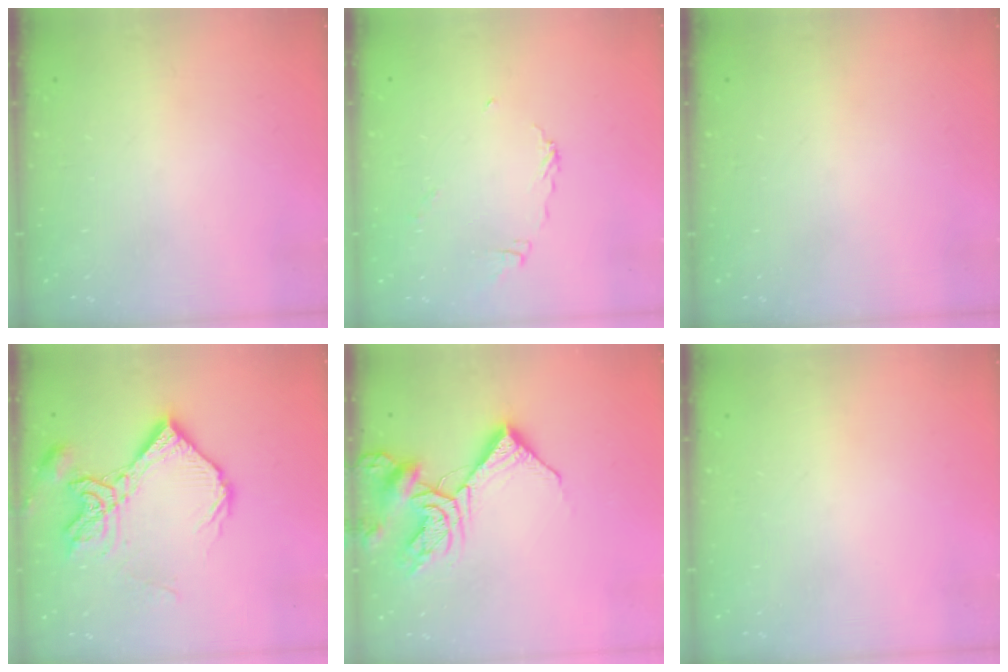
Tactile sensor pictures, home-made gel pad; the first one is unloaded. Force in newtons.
{"total": 6.3, "press": 6.3, "slide": 0.3}
{"total": 0.0}
{"total": 15.6, "press": 15.5, "slide": 1.8}
{"total": 13.6, "press": 13.6, "slide": 1.6}
{"total": 0.0}